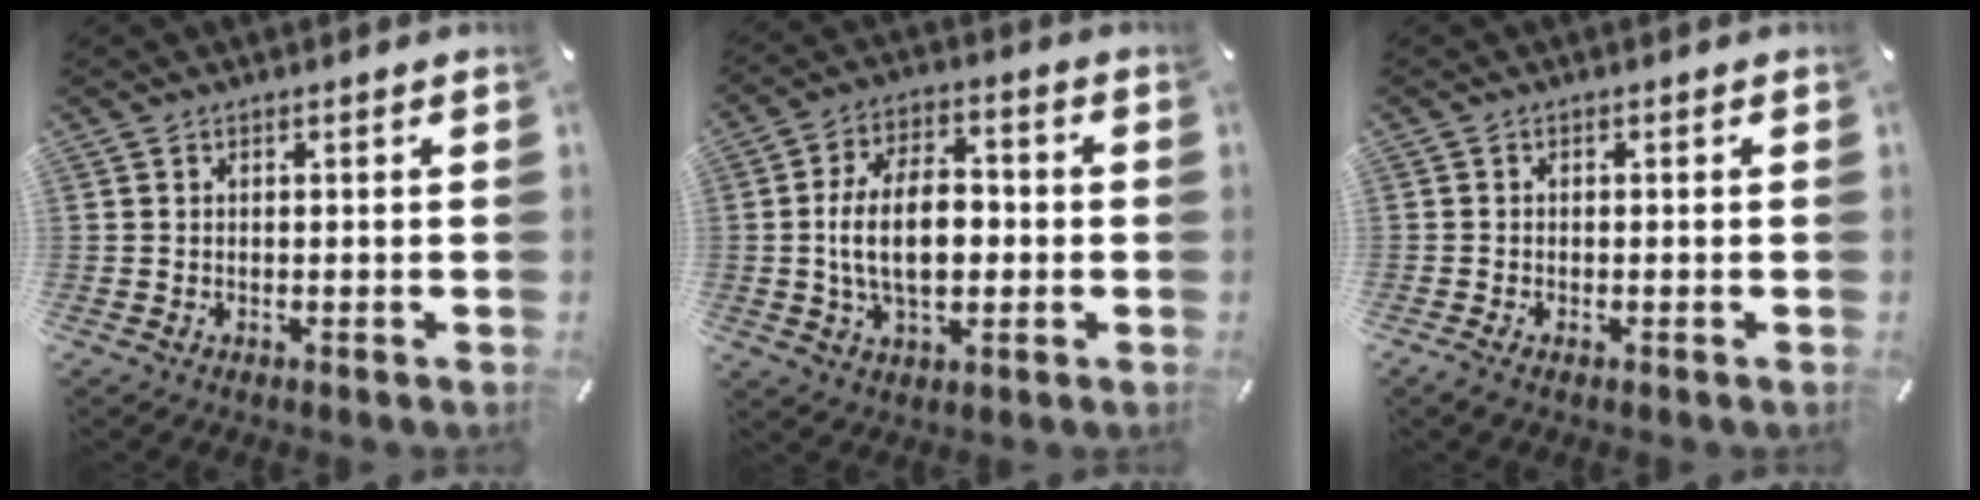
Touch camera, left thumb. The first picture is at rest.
{"total": 13.9, "force": [-1.0, 8.4, 11.0], "torque": [-0.213, 0.007, -0.020]}
{"total": 0.9, "force": [-0.5, 0.5, 0.5], "torque": [-0.011, 0.000, -0.011]}